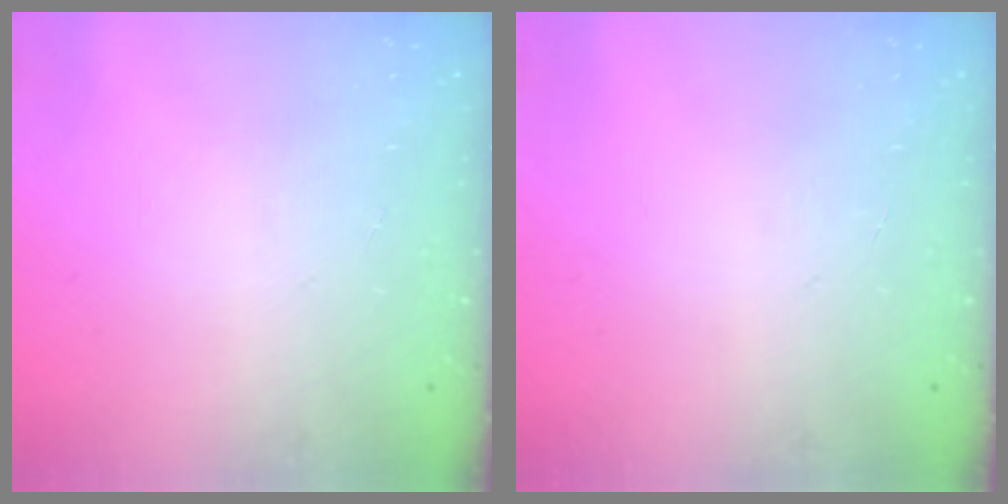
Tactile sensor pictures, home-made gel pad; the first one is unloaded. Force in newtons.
{"total": 0.0}